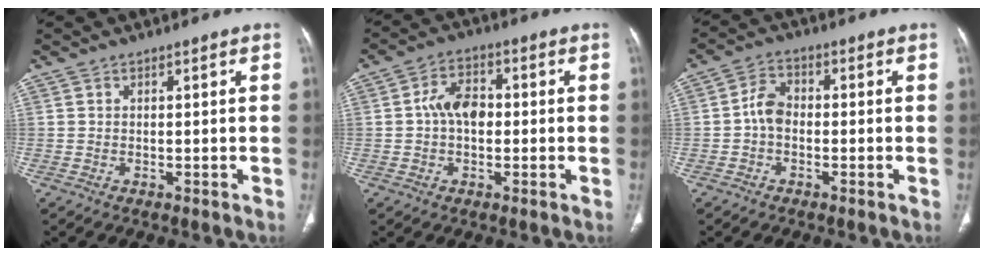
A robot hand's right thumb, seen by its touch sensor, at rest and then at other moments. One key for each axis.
{"total": 6.9, "fx": 0.1, "fy": 4.6, "fz": 5.1, "tx": -0.071, "ty": 0.018, "tz": -0.008}
{"total": 4.5, "fx": -0.8, "fy": 3.2, "fz": 3.1, "tx": -0.049, "ty": 0.015, "tz": -0.026}